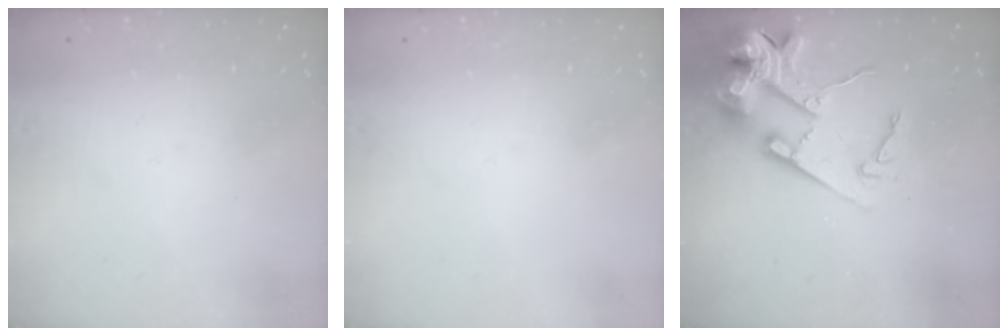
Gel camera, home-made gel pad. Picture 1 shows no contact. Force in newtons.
{"total": 0.0}
{"total": 18.1, "press": 17.9, "slide": 2.7}